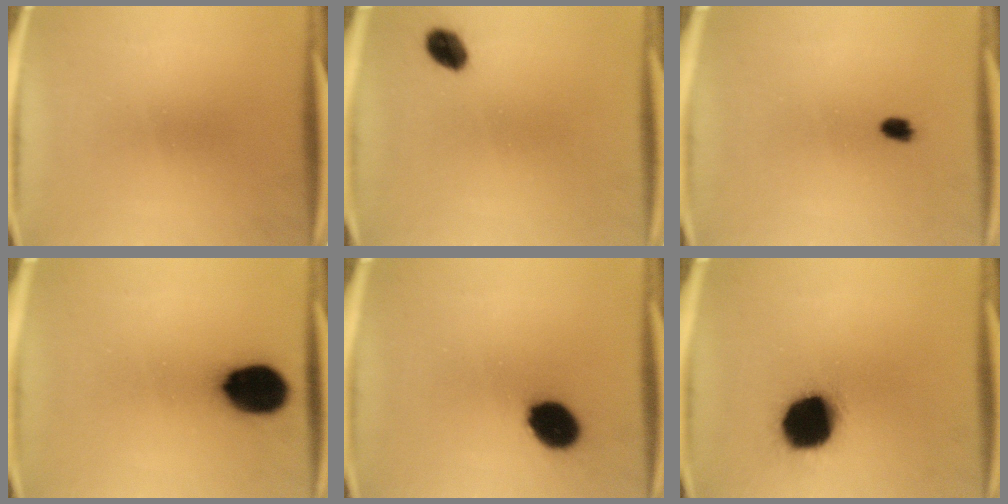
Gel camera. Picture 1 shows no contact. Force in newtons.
{"total": 4.5}
{"total": 2.7}
{"total": 14.7}
{"total": 10.6}
{"total": 17.1}